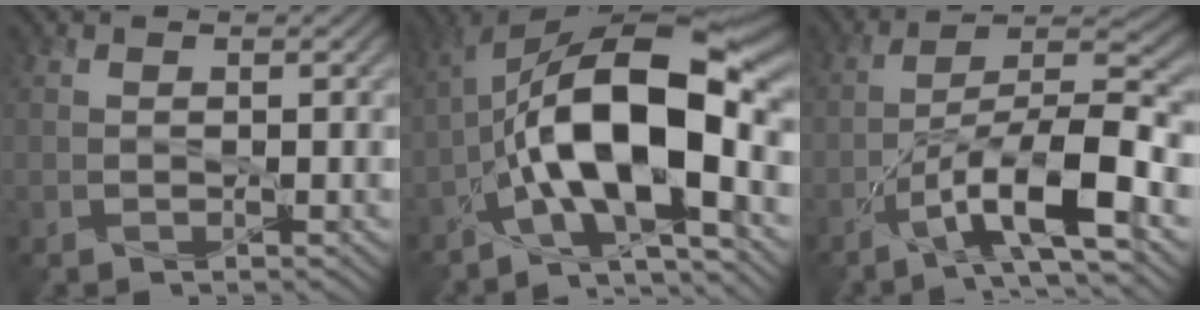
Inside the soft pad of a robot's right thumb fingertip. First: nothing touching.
{"total": 15.5, "force": [-4.0, 5.0, 14.1], "torque": [-0.236, 0.018, -0.078]}
{"total": 10.9, "force": [-6.2, 2.0, 8.7], "torque": [-0.147, 0.014, -0.116]}